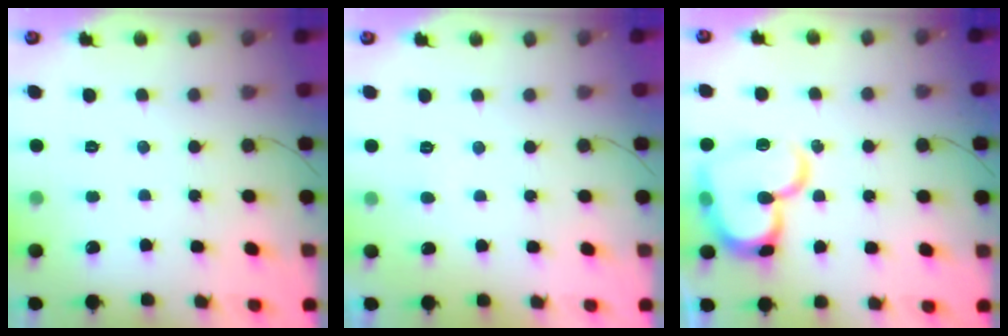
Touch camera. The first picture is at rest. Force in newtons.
{"total": 2.3, "press": 2.3, "slide": 0.2}
{"total": 17.3, "press": 17.2, "slide": 1.6}